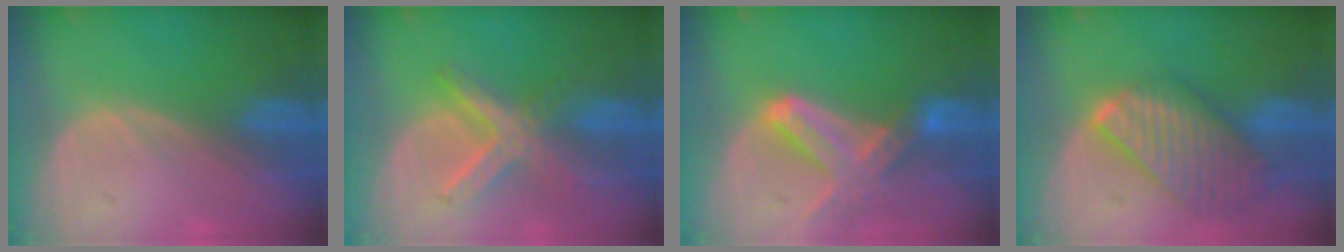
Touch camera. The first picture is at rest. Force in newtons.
{"total": 7.4, "press": 6.4, "slide": 3.7}
{"total": 7.4, "press": 6.7, "slide": 3.2}
{"total": 9.7, "press": 8.3, "slide": 5.0}